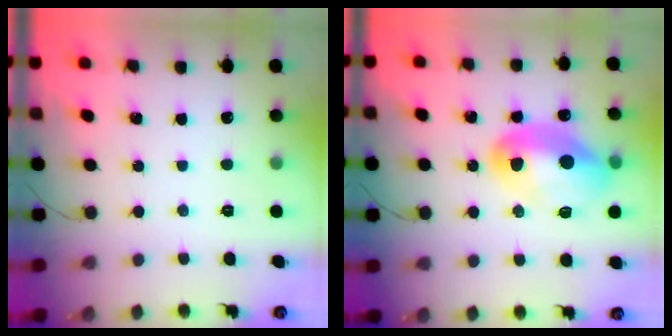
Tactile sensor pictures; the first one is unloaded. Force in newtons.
{"total": 16.2, "press": 16.1, "slide": 0.9}